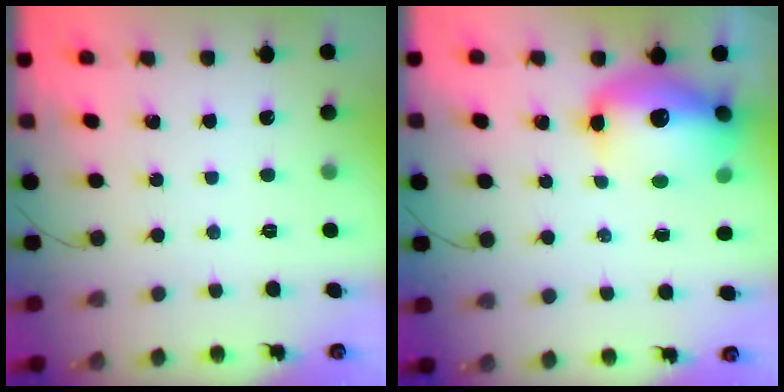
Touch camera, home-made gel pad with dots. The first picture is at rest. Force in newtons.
{"total": 14.9, "press": 14.5, "slide": 3.4}